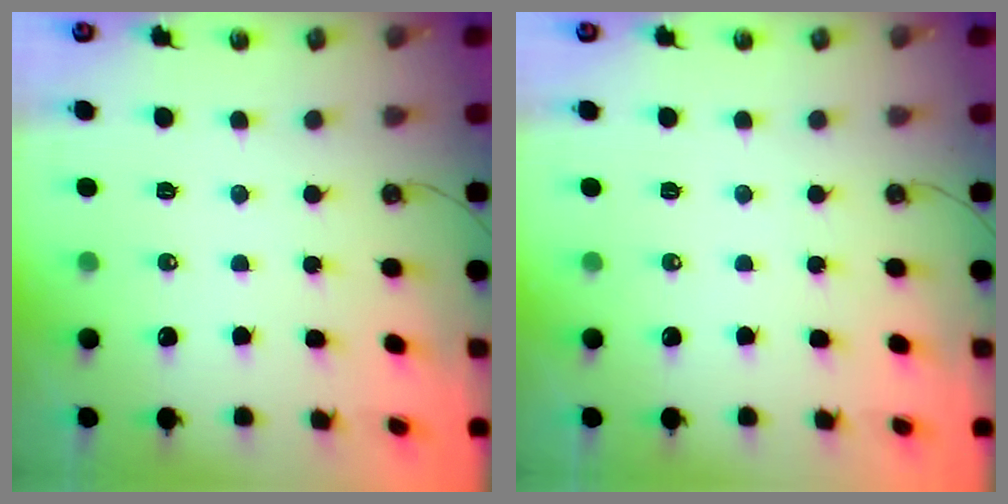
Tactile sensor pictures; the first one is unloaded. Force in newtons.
{"total": 0.0}